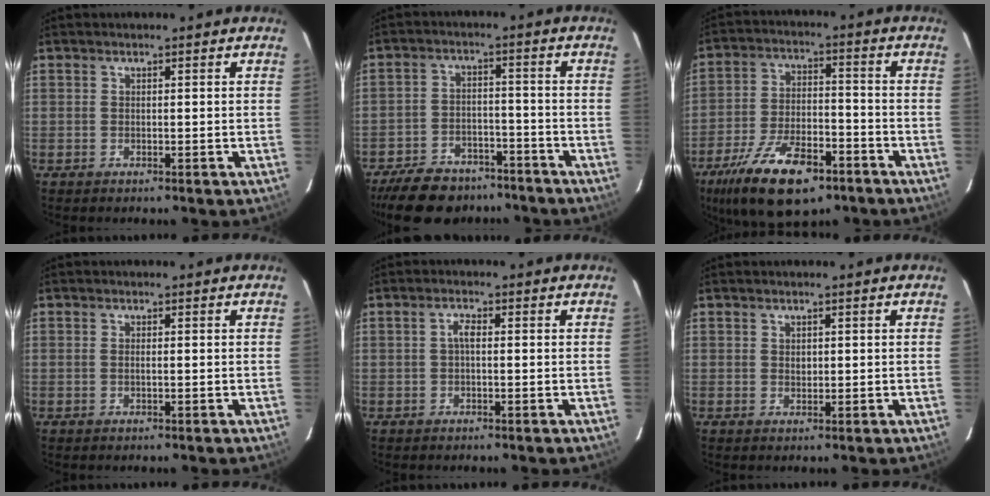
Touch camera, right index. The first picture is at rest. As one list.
[{"total": 16.0, "force": [-12.9, 7.6, 5.8], "torque": [-0.147, 0.018, -0.183]}, {"total": 18.3, "force": [-11.6, 7.8, 11.7], "torque": [-0.238, -0.023, -0.193]}, {"total": 0.6, "force": [-0.1, 0.0, 0.6], "torque": [-0.013, 0.001, -0.002]}, {"total": 1.7, "force": [-0.1, 0.6, 1.6], "torque": [-0.032, 0.008, -0.004]}, {"total": 1.1, "force": [0.3, 0.9, 0.4], "torque": [-0.005, 0.003, 0.007]}]